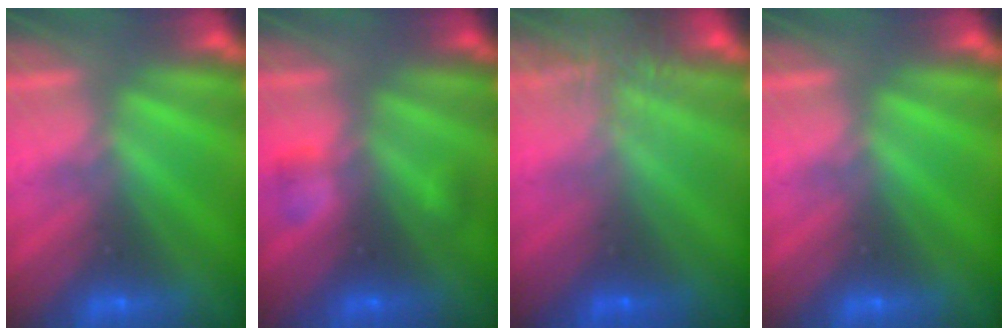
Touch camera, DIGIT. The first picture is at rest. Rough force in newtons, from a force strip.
{"total": 2.0}
{"total": 5.5}
{"total": 0.0}